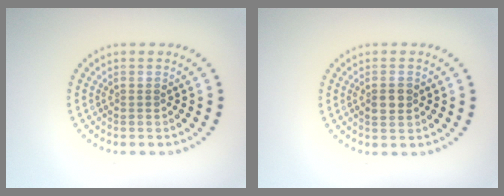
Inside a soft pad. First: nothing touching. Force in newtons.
{"total": 1.7, "press": 1.7, "slide": 0.2}